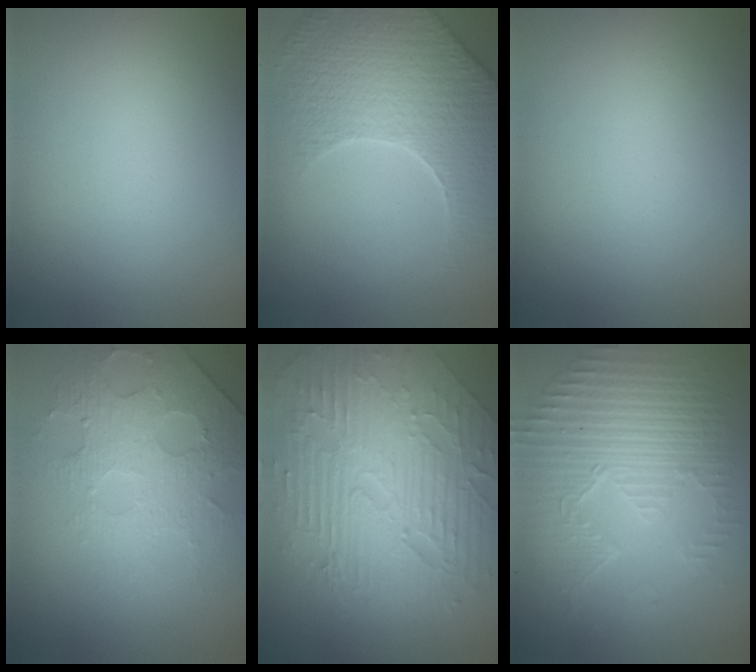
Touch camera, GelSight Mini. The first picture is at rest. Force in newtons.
{"total": 6.8, "press": 5.4, "slide": 4.1}
{"total": 0.0}
{"total": 3.8, "press": 3.6, "slide": 1.1}
{"total": 9.5, "press": 6.3, "slide": 7.1}
{"total": 5.4, "press": 3.7, "slide": 3.9}